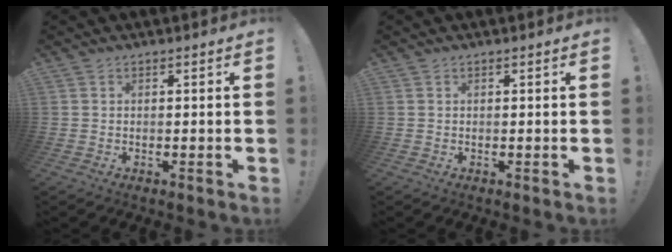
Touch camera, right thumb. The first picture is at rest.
{"total": 0.0}